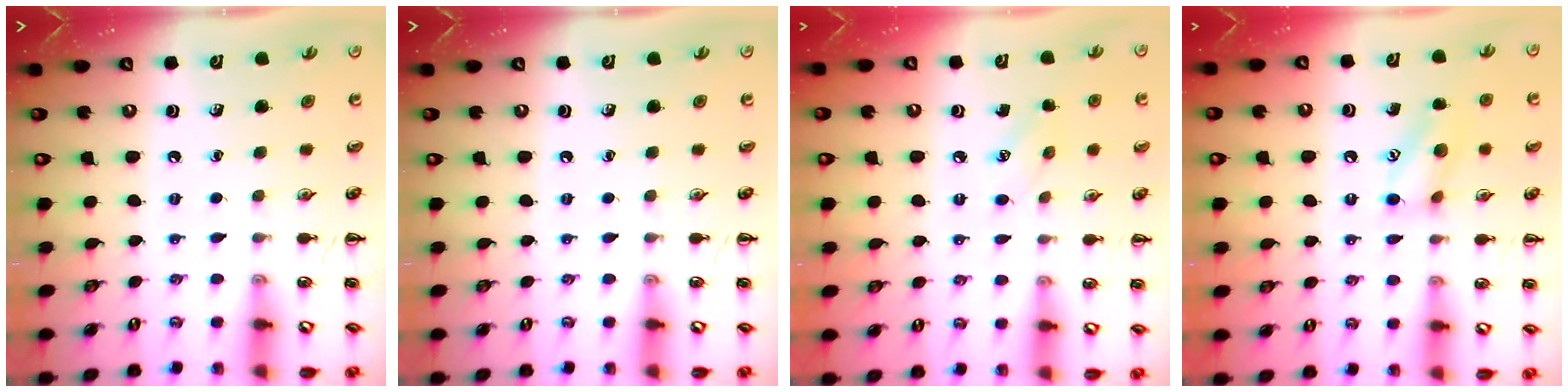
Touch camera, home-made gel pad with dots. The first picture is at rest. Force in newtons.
{"total": 0.0}
{"total": 4.9, "press": 4.7, "slide": 1.4}
{"total": 10.4, "press": 10.3, "slide": 0.9}